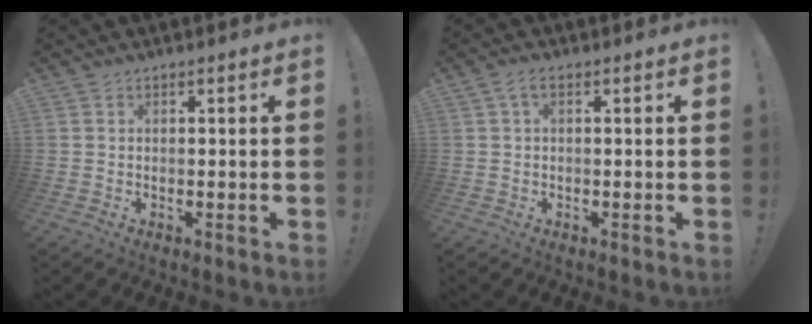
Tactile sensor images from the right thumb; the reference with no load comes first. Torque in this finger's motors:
{"motor_torque": [0.00, -0.02, 0.26, -0.04, 0.00]}